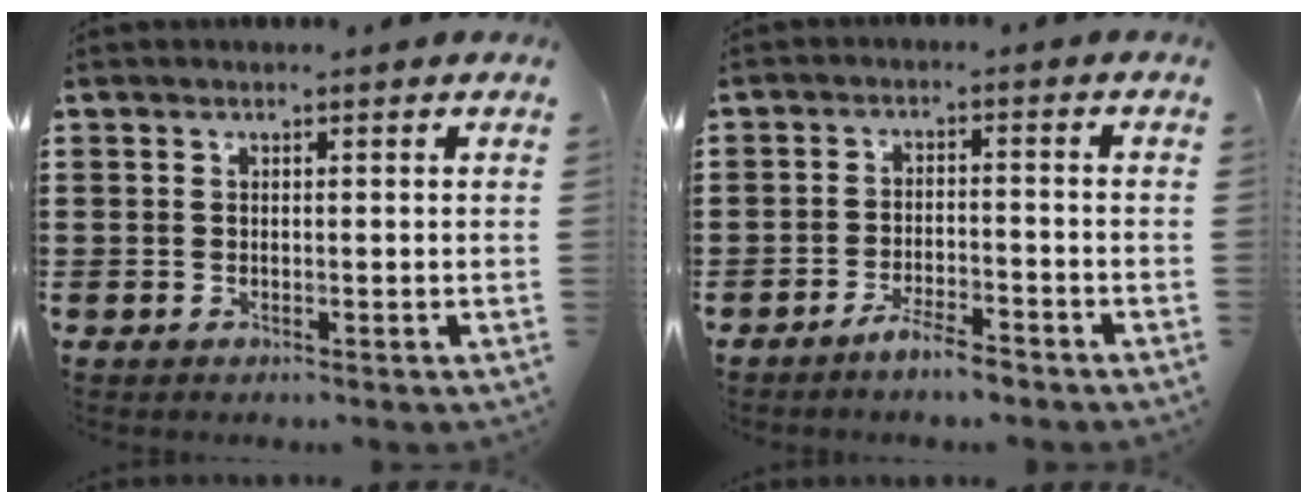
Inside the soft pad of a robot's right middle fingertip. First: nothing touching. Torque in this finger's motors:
{"motor_torque": [0.54, 0.28, 0.03, 0.04]}